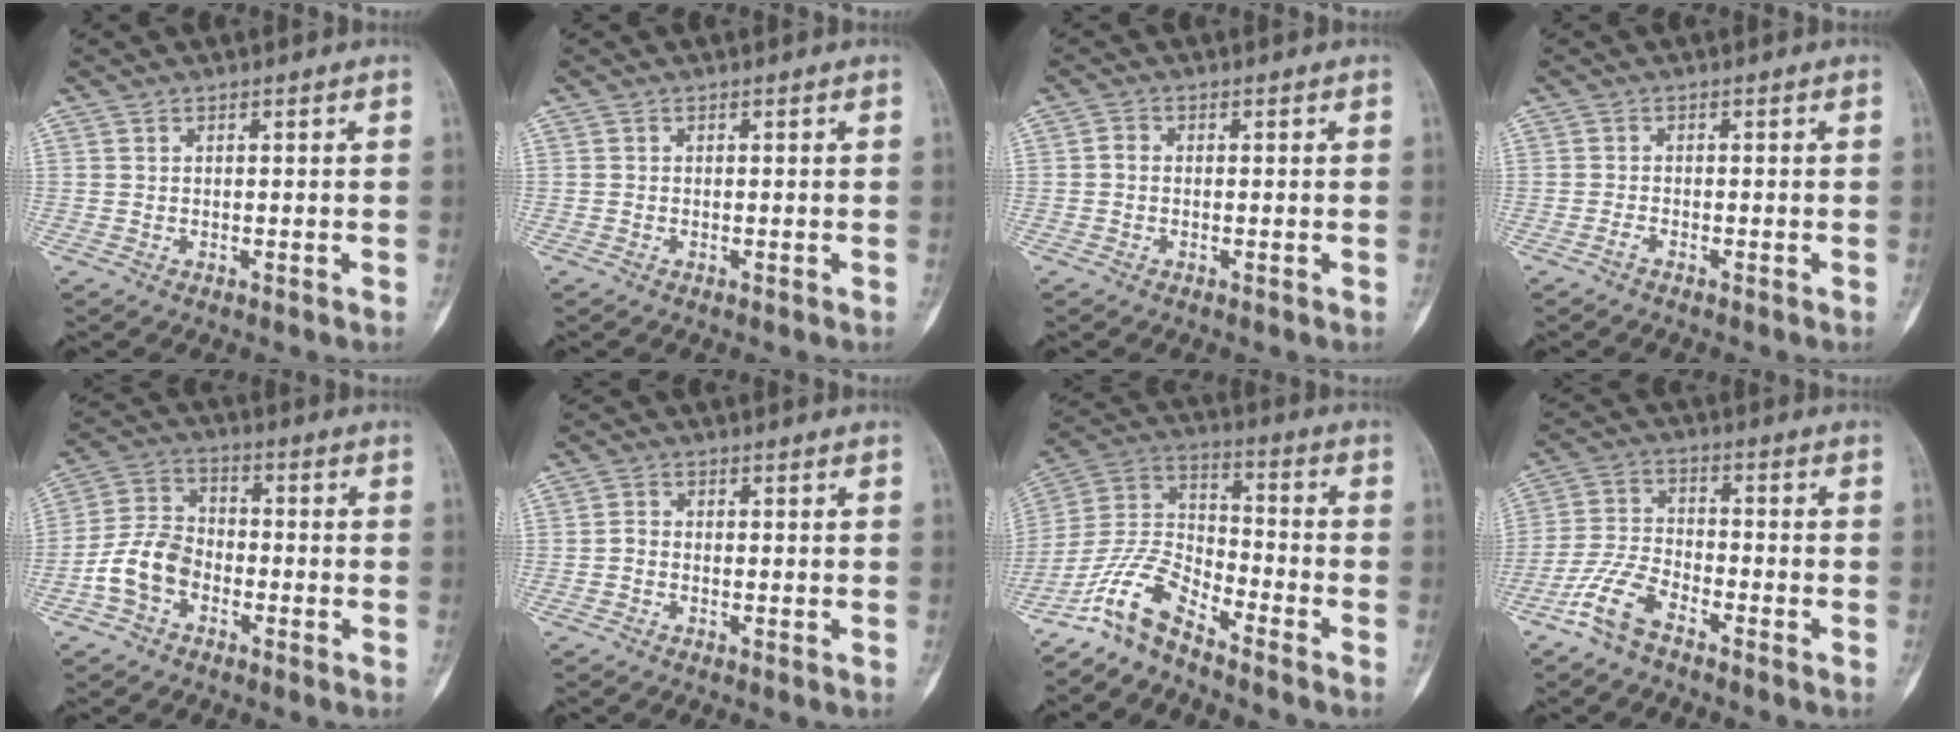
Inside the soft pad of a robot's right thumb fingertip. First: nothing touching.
{"total": 0.0}
{"total": 1.1, "force": [-0.3, 0.9, 0.6], "torque": [-0.004, 0.002, -0.010]}
{"total": 0.9, "force": [-0.7, 0.2, 0.5], "torque": [-0.014, 0.002, -0.017]}
{"total": 9.1, "force": [-3.7, 6.3, 5.4], "torque": [-0.100, 0.036, -0.080]}
{"total": 1.5, "force": [-0.7, 1.0, 0.9], "torque": [-0.011, 0.008, -0.018]}
{"total": 10.4, "force": [-8.5, 3.1, 5.3], "torque": [-0.115, 0.077, -0.176]}
{"total": 8.2, "force": [-5.5, 3.4, 5.1], "torque": [-0.116, 0.028, -0.118]}